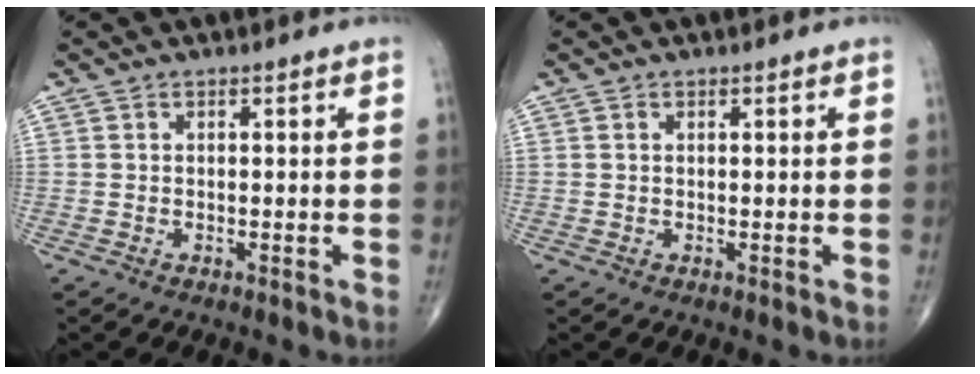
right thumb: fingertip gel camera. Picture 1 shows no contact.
{"total": 0.0}